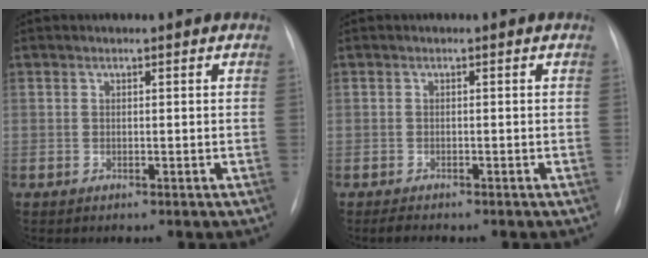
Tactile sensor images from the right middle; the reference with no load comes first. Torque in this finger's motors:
{"motor_torque": [-0.12, -0.12, 0.00, 0.00]}